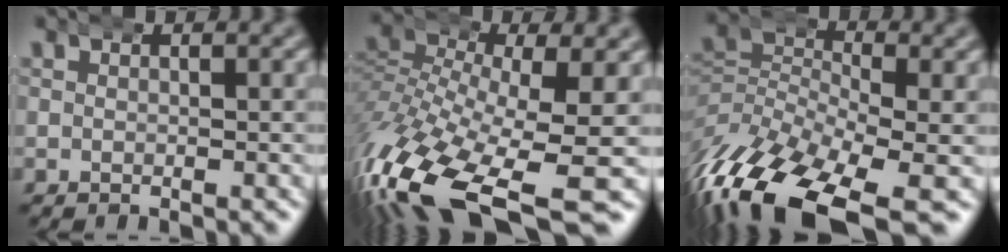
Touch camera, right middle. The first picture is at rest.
{"total": 10.6, "force": [-5.2, 4.5, 8.0], "torque": [-0.195, -0.054, -0.059]}
{"total": 9.8, "force": [-5.0, 5.1, 6.8], "torque": [-0.147, -0.034, -0.070]}